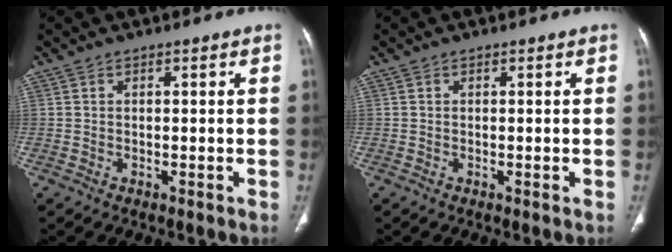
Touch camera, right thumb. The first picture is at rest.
{"total": 0.0}